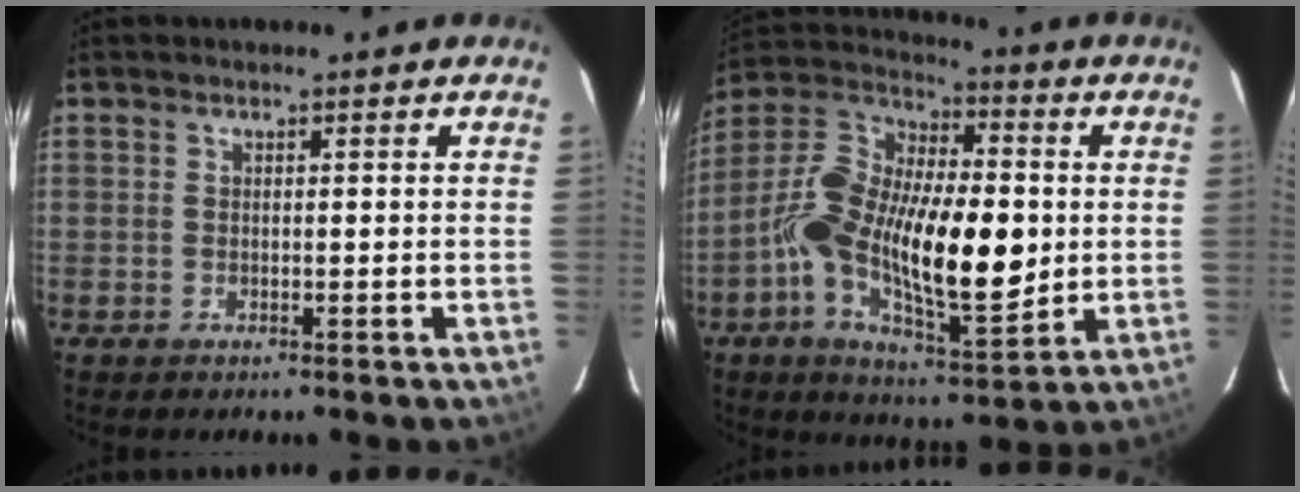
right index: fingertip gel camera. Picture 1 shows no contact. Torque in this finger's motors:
{"motor_torque": [1.82, -0.32, 1.06, 0.21]}